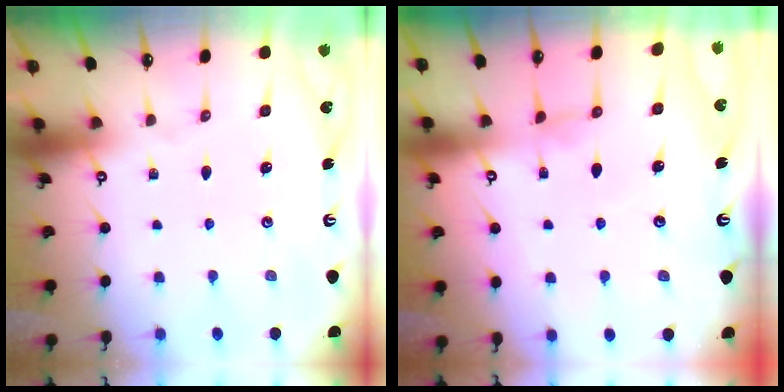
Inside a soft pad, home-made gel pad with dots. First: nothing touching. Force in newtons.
{"total": 0.8, "press": 0.8, "slide": 0.3}